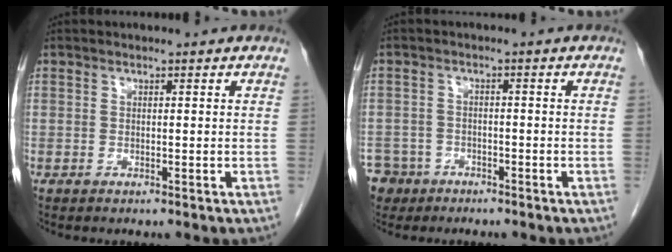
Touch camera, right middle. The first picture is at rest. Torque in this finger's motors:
{"motor_torque": [1.20, -0.94, 0.52, 0.01]}